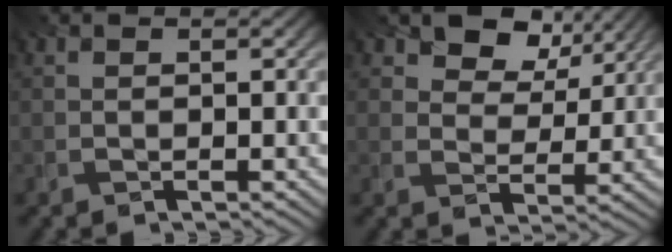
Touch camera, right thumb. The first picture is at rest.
{"total": 6.1, "force": [3.9, 3.9, 2.7], "torque": [-0.047, -0.005, 0.061]}